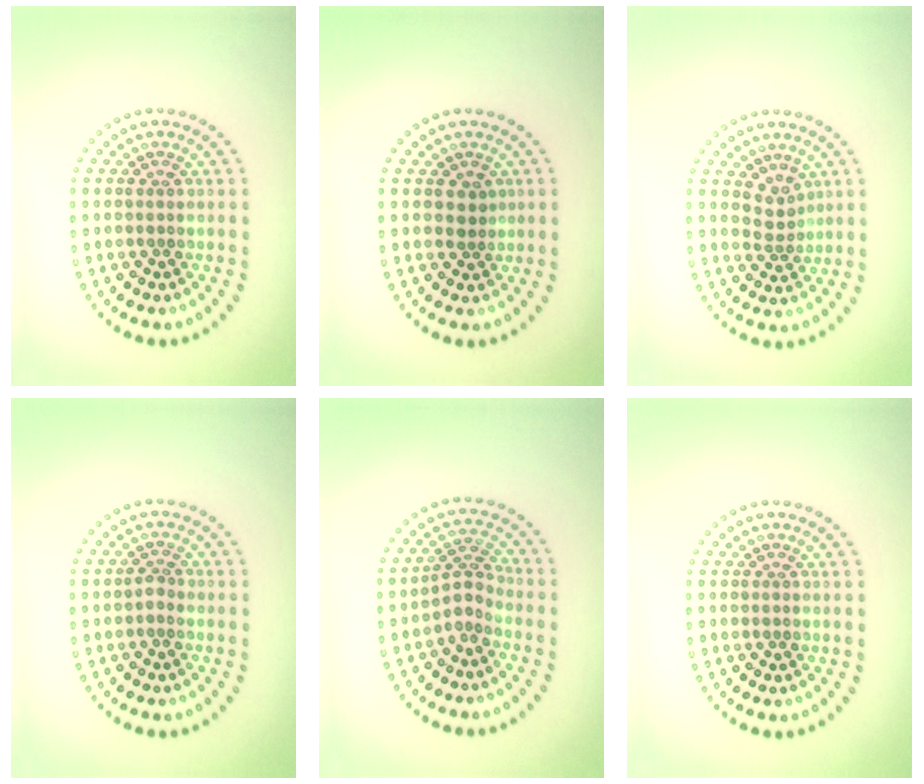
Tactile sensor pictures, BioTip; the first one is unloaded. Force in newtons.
{"total": 1.3, "press": 1.1, "slide": 0.8}
{"total": 2.0, "press": 1.3, "slide": 1.4}
{"total": 0.9, "press": 0.7, "slide": 0.7}
{"total": 2.3, "press": 1.6, "slide": 1.6}
{"total": 0.0}